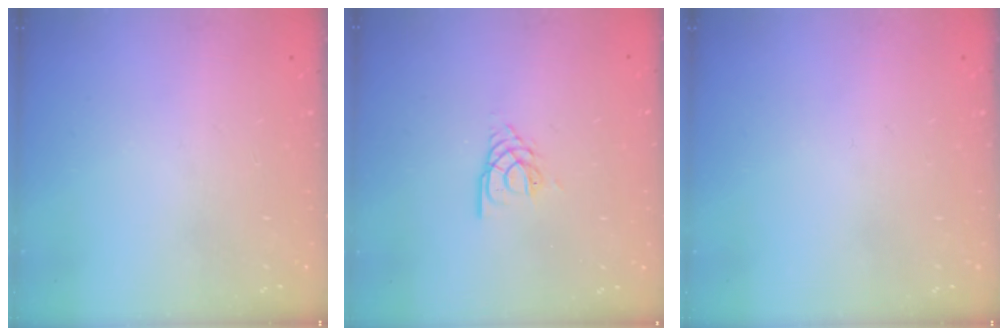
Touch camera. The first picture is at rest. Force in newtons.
{"total": 3.5, "press": 3.5, "slide": 0.4}
{"total": 0.0}